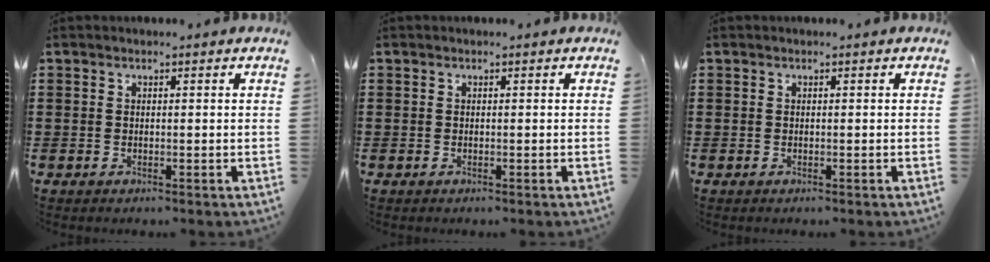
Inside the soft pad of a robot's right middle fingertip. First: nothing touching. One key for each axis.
{"total": 0.0}
{"total": 0.0}